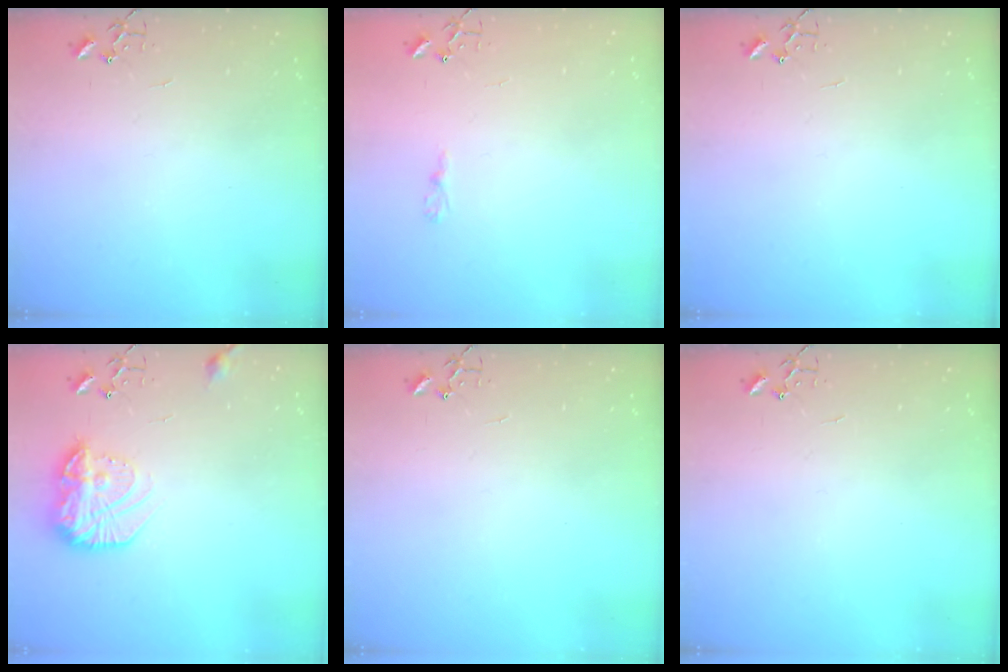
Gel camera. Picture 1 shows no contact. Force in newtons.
{"total": 3.6, "press": 3.6, "slide": 0.4}
{"total": 0.0}
{"total": 15.3, "press": 15.2, "slide": 1.0}
{"total": 0.0}
{"total": 0.0}